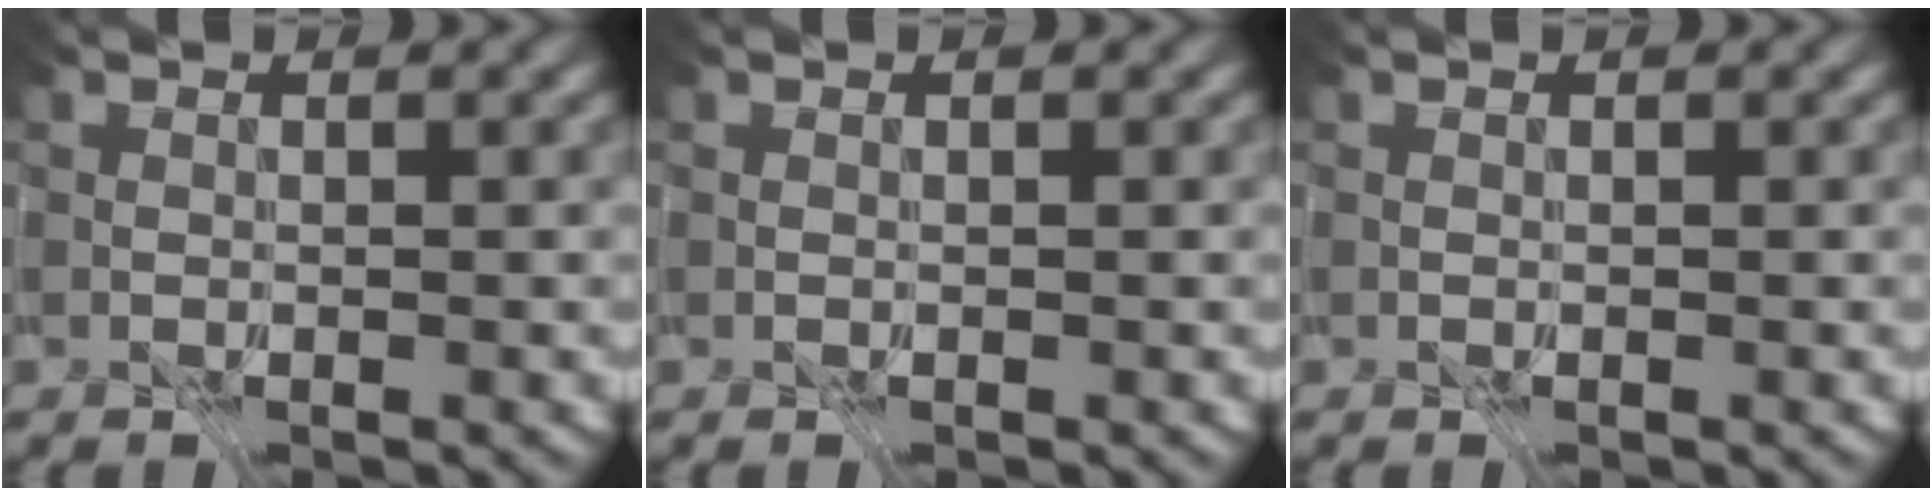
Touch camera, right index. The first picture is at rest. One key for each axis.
{"total": 0.0}
{"total": 0.0}